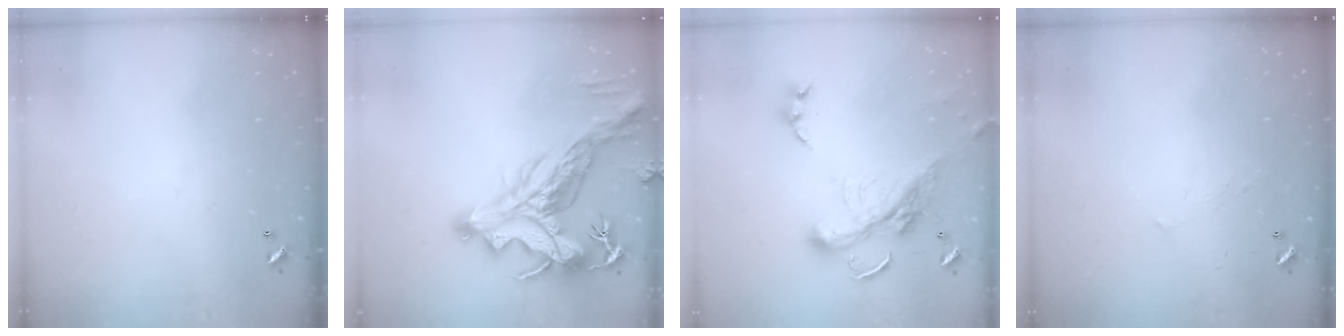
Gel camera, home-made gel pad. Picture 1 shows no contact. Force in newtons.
{"total": 9.1, "press": 8.9, "slide": 2.0}
{"total": 6.2, "press": 6.1, "slide": 1.5}
{"total": 2.9, "press": 2.8, "slide": 0.4}